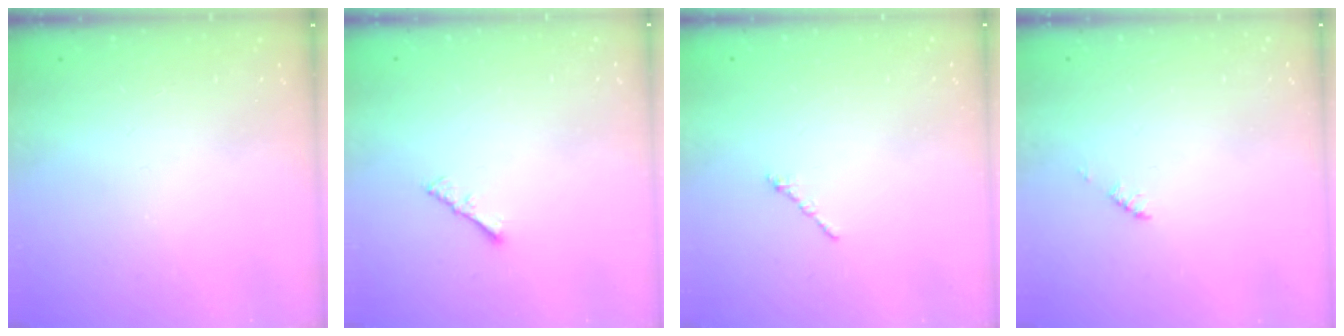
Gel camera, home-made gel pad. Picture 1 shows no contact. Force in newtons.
{"total": 1.3, "press": 1.2, "slide": 0.4}
{"total": 1.2, "press": 1.1, "slide": 0.5}
{"total": 1.2, "press": 1.2, "slide": 0.2}